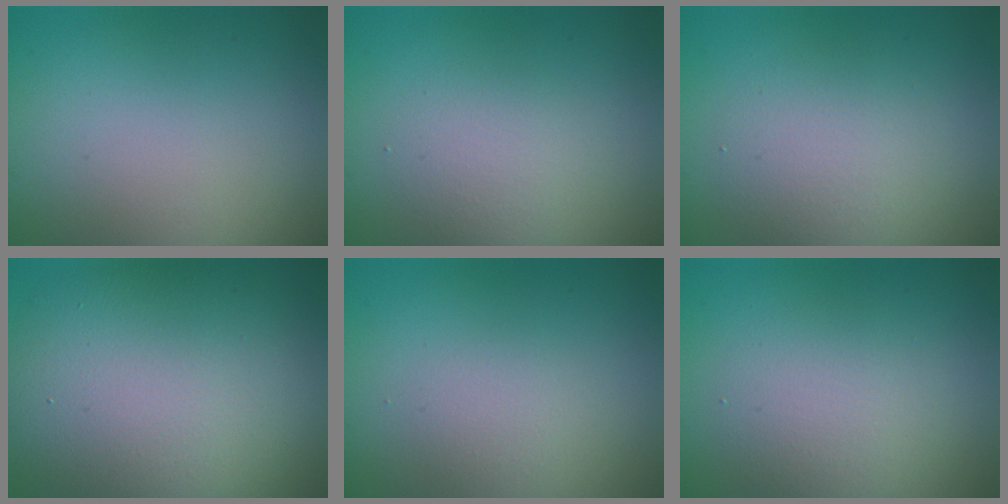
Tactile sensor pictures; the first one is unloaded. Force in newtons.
{"total": 2.1, "press": 2.1, "slide": 0.1}
{"total": 3.1, "press": 3.1, "slide": 0.1}
{"total": 13.6, "press": 13.6, "slide": 0.6}
{"total": 1.4, "press": 1.4, "slide": 0.1}
{"total": 2.9, "press": 2.9, "slide": 0.2}